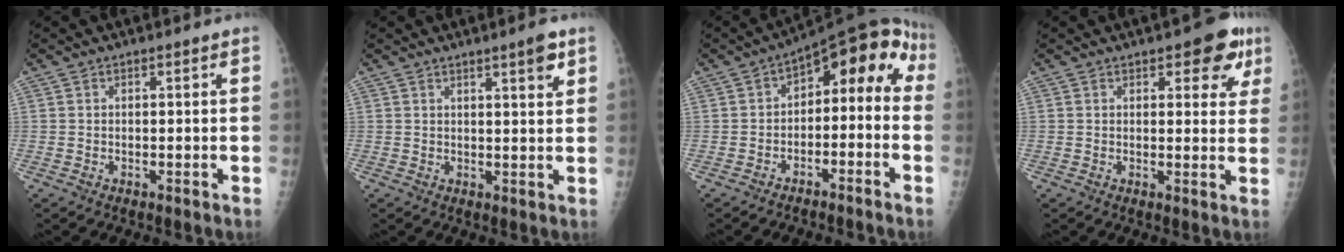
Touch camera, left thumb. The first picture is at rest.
{"total": 4.0, "force": [2.4, 0.5, 3.1], "torque": [-0.040, -0.015, 0.034]}
{"total": 11.4, "force": [-2.4, 7.0, 8.7], "torque": [-0.077, 0.075, -0.042]}
{"total": 7.3, "force": [3.8, 3.4, 5.2], "torque": [-0.026, -0.010, 0.037]}